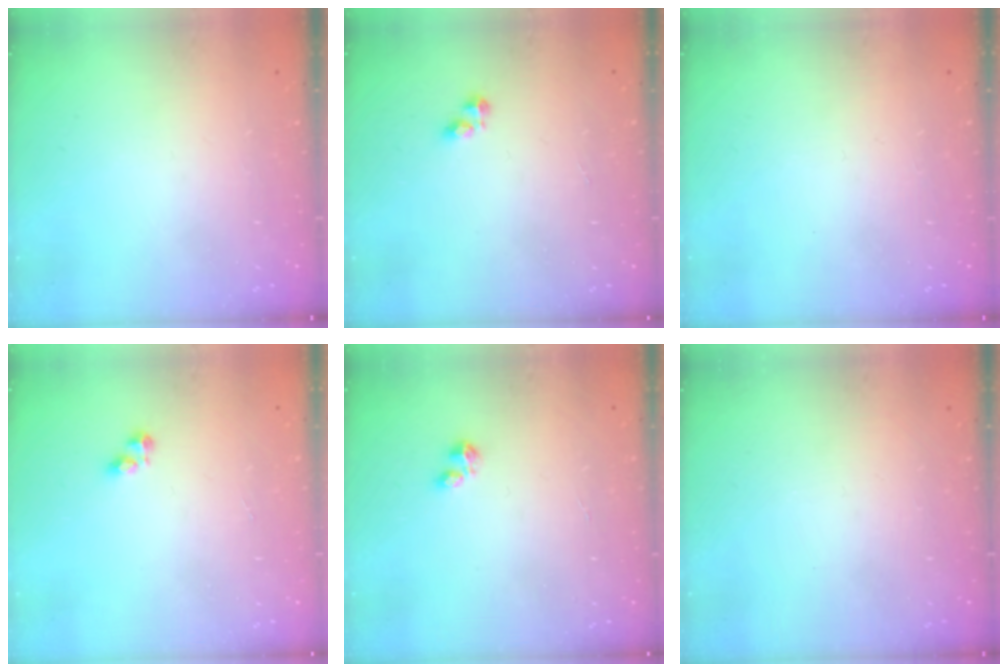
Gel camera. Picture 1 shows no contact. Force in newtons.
{"total": 2.4, "press": 2.4, "slide": 0.3}
{"total": 0.0}
{"total": 2.4, "press": 2.4, "slide": 0.3}
{"total": 2.4, "press": 2.4, "slide": 0.3}
{"total": 0.0}